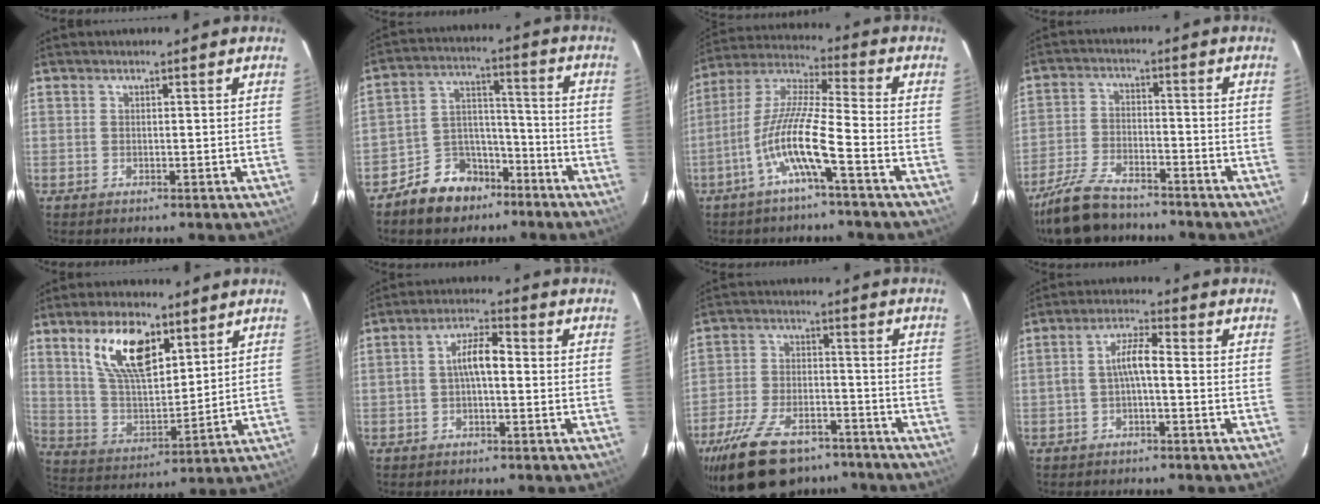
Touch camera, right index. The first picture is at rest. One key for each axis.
{"total": 10.9, "fx": -7.8, "fy": 6.9, "fz": 3.4, "tx": -0.069, "ty": 0.045, "tz": -0.116}
{"total": 11.5, "fx": -5.2, "fy": 0.5, "fz": 10.2, "tx": -0.210, "ty": 0.005, "tz": -0.104}
{"total": 13.4, "fx": -11.1, "fy": 4.6, "fz": 5.9, "tx": -0.147, "ty": -0.015, "tz": -0.201}
{"total": 14.3, "fx": 7.6, "fy": 6.4, "fz": 10.3, "tx": -0.186, "ty": 0.010, "tz": 0.152}
{"total": 5.5, "fx": -0.6, "fy": 2.1, "fz": 5.0, "tx": -0.097, "ty": 0.019, "tz": -0.009}
{"total": 19.3, "fx": -14.4, "fy": 9.2, "fz": 9.0, "tx": -0.201, "ty": -0.003, "tz": -0.221}
{"total": 4.6, "fx": -1.2, "fy": 1.1, "fz": 4.3, "tx": -0.090, "ty": 0.016, "tz": -0.022}